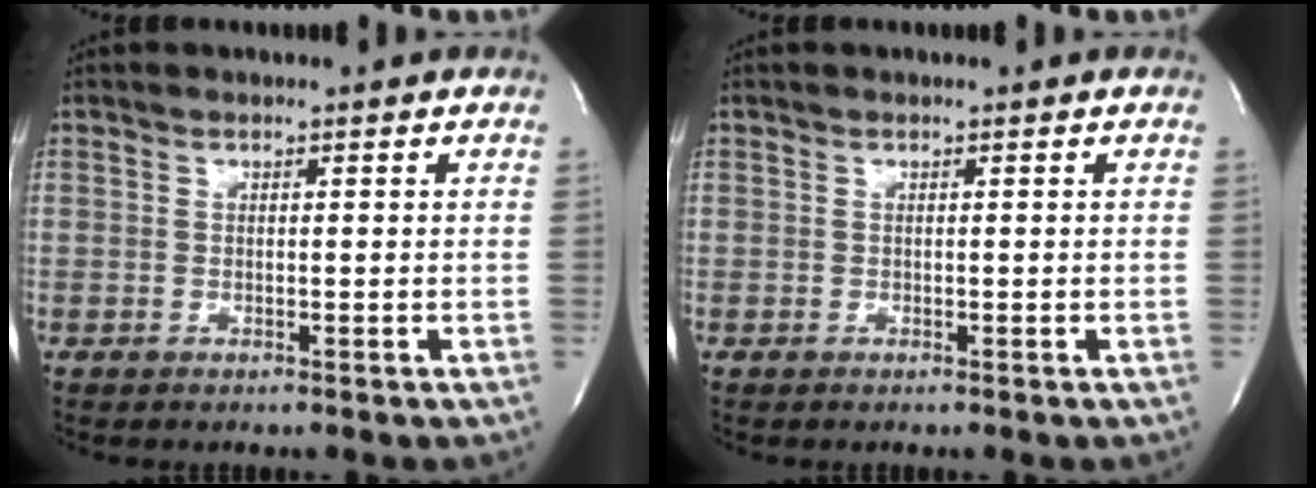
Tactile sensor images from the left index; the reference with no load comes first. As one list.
[{"total": 0.0}]